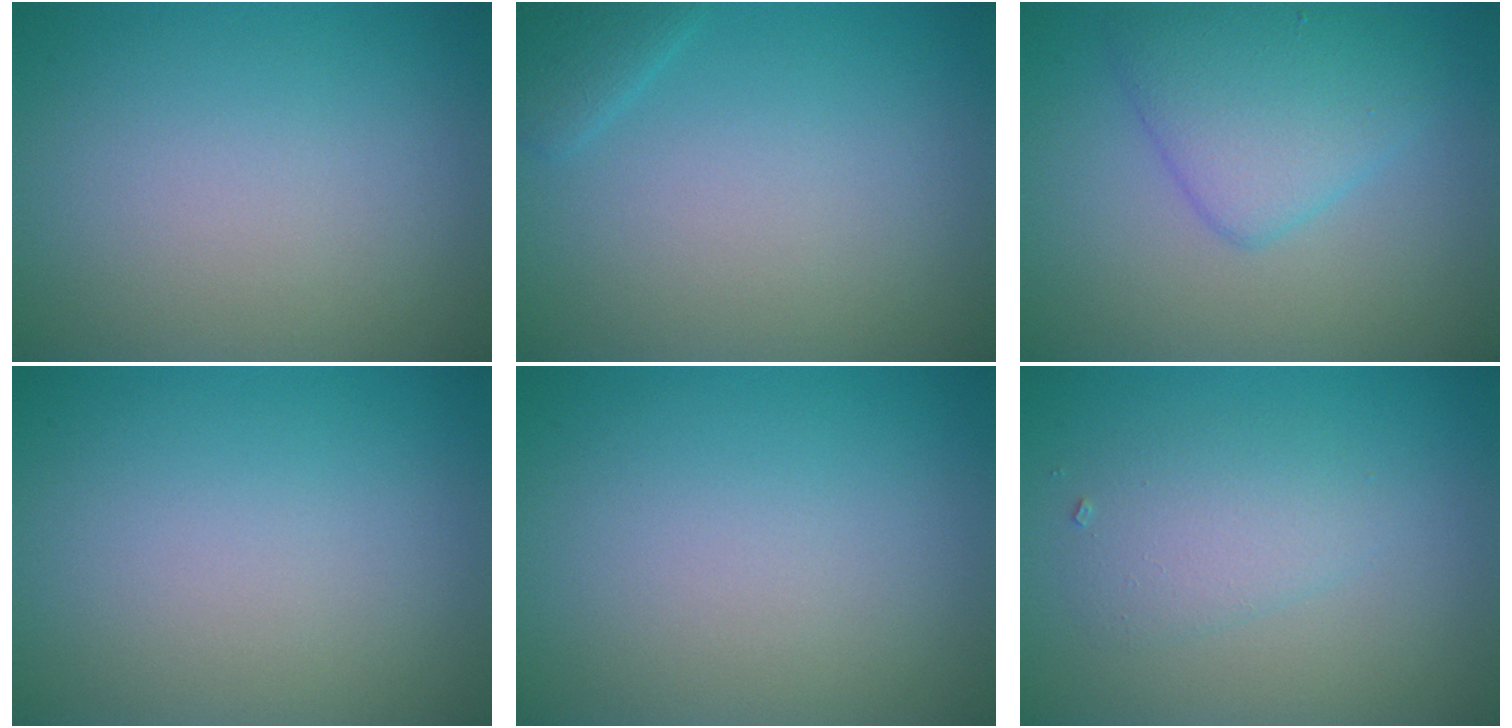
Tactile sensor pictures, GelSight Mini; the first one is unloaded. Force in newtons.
{"total": 1.4, "press": 1.4, "slide": 0.1}
{"total": 4.4, "press": 4.3, "slide": 0.1}
{"total": 0.0}
{"total": 0.0}
{"total": 2.3, "press": 2.3, "slide": 0.2}